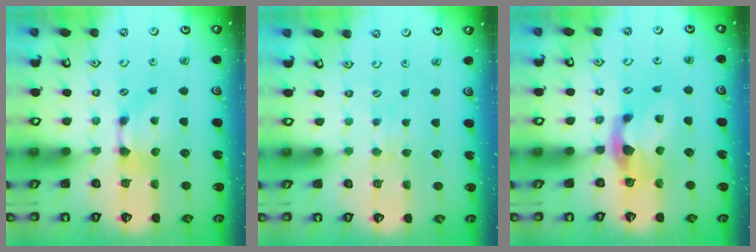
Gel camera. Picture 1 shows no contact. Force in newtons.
{"total": 2.1, "press": 2.1, "slide": 0.3}
{"total": 3.0, "press": 2.6, "slide": 1.5}